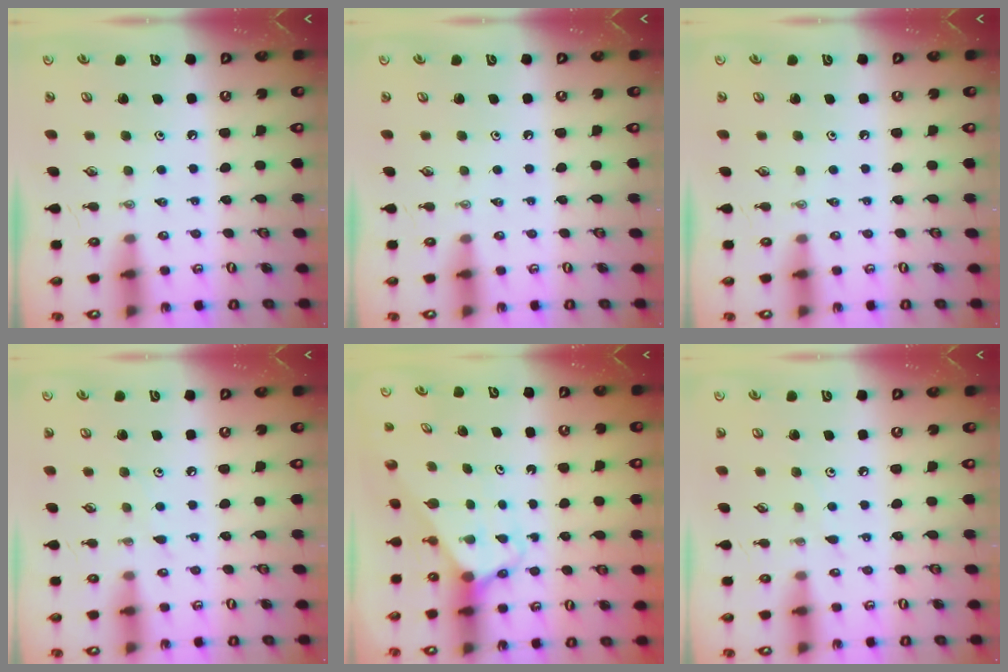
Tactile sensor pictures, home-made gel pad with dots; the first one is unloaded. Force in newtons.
{"total": 0.0}
{"total": 0.0}
{"total": 3.0, "press": 3.0, "slide": 0.4}
{"total": 2.8, "press": 2.8, "slide": 0.2}
{"total": 3.0, "press": 3.0, "slide": 0.4}